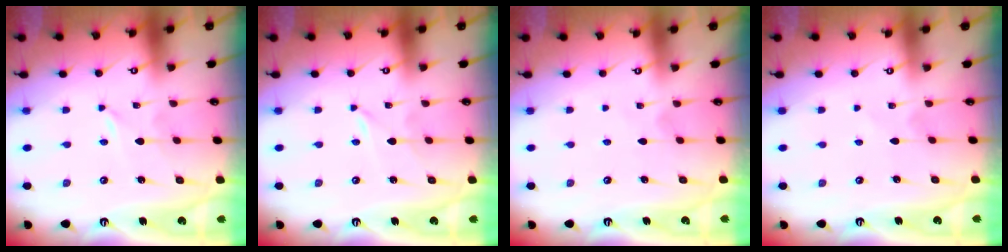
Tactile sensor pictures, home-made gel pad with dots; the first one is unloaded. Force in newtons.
{"total": 0.0}
{"total": 2.4, "press": 2.4, "slide": 0.2}
{"total": 2.1, "press": 2.1, "slide": 0.3}